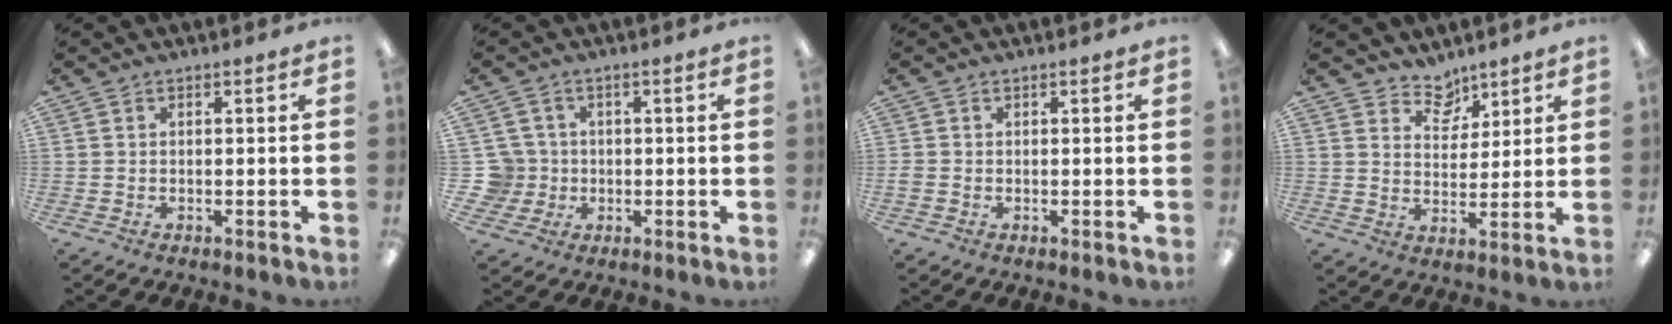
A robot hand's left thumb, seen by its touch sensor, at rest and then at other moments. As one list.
[{"total": 6.5, "force": [0.1, 6.4, 1.5], "torque": [-0.056, 0.008, 0.005]}, {"total": 0.8, "force": [-0.1, 0.7, 0.4], "torque": [-0.005, 0.003, -0.003]}, {"total": 6.6, "force": [5.5, 3.6, 0.8], "torque": [-0.008, -0.038, 0.100]}]